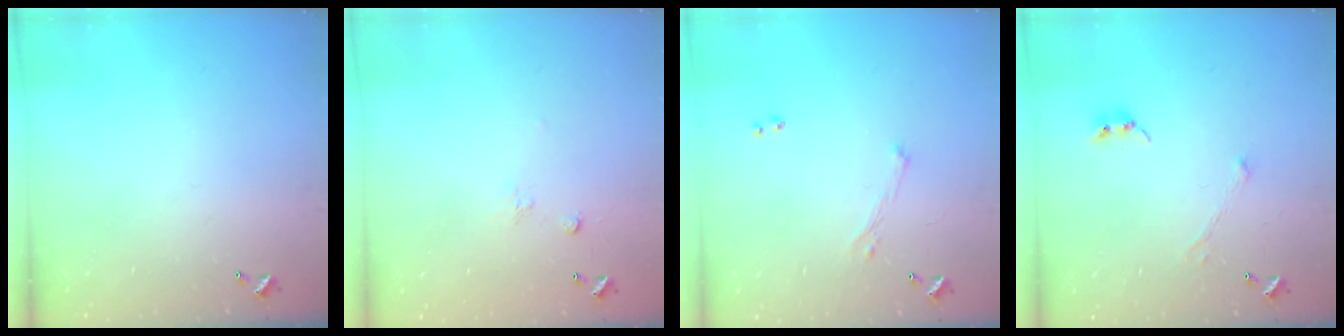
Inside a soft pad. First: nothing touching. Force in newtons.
{"total": 4.5, "press": 4.4, "slide": 0.8}
{"total": 0.7, "press": 0.0, "slide": 0.7}
{"total": 0.9, "press": 0.4, "slide": 0.8}